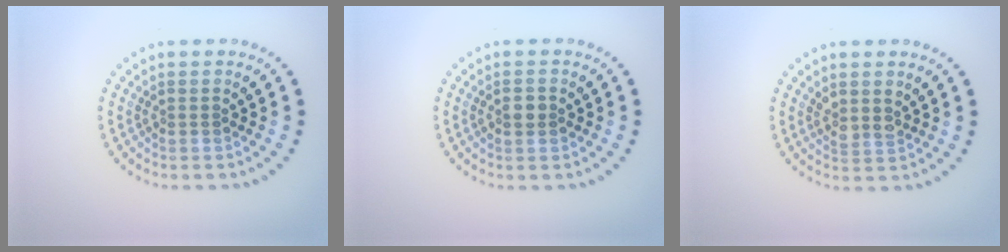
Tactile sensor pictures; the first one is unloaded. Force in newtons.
{"total": 1.8, "press": 1.8, "slide": 0.1}
{"total": 1.6, "press": 1.4, "slide": 0.7}